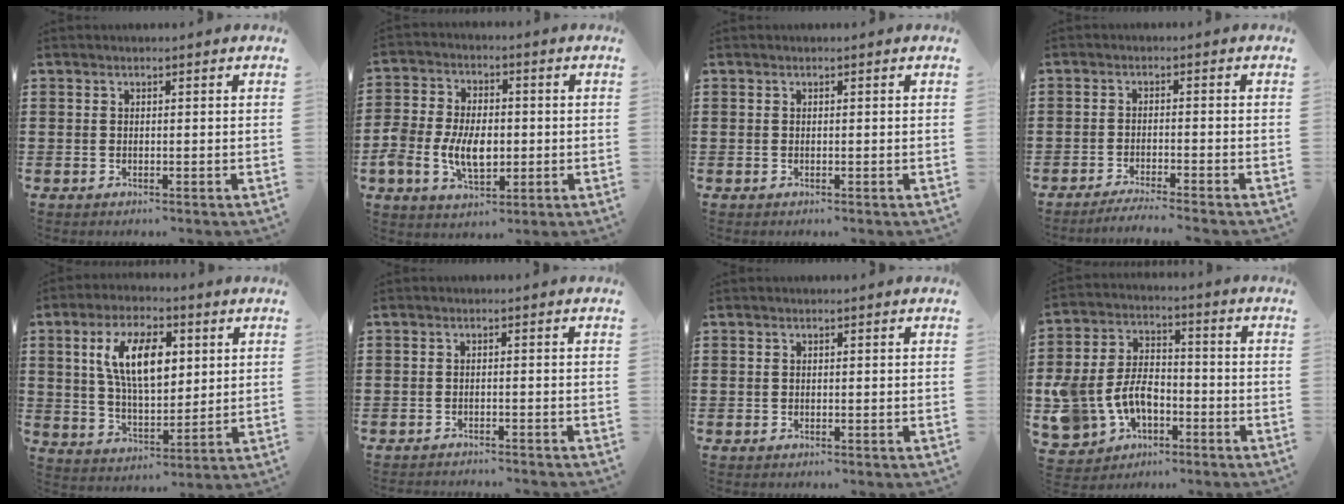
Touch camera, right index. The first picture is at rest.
{"total": 8.1, "force": [-1.5, 5.2, 6.0], "torque": [-0.144, 0.002, -0.033]}
{"total": 0.0}
{"total": 2.5, "force": [-2.3, -0.4, 0.7], "torque": [-0.013, 0.000, -0.047]}
{"total": 10.7, "force": [3.4, 5.0, 8.8], "torque": [-0.188, 0.016, 0.058]}
{"total": 1.3, "force": [-1.3, -0.1, 0.0], "torque": [-0.004, 0.002, -0.027]}
{"total": 0.0}
{"total": 8.8, "force": [-2.8, 6.6, 5.1], "torque": [-0.151, 0.008, -0.057]}